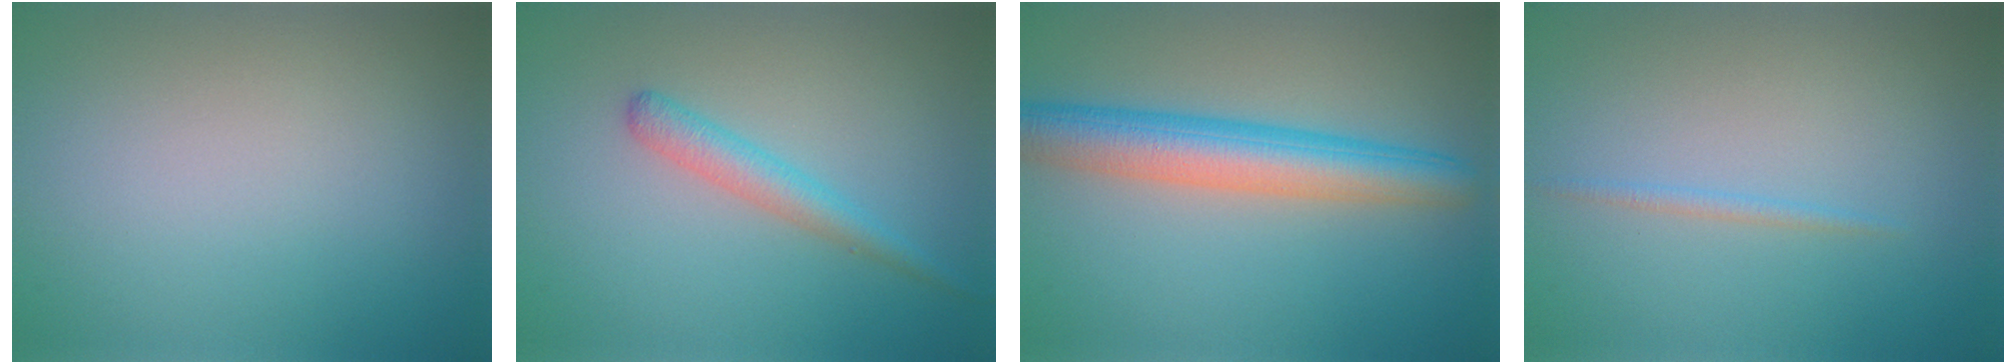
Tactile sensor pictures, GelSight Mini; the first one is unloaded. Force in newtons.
{"total": 2.3, "press": 2.3, "slide": 0.1}
{"total": 6.3, "press": 6.3, "slide": 0.2}
{"total": 0.8, "press": 0.8, "slide": 0.0}